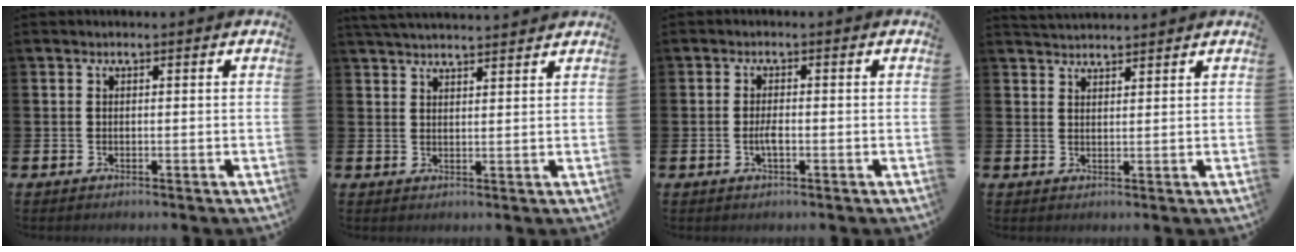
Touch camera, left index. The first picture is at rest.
{"total": 3.3, "force": [3.3, 0.0, 0.3], "torque": [-0.012, -0.014, 0.061]}
{"total": 1.9, "force": [-0.5, 0.6, 1.8], "torque": [-0.032, 0.001, -0.010]}
{"total": 2.7, "force": [2.7, 0.3, 0.1], "torque": [-0.007, -0.009, 0.050]}